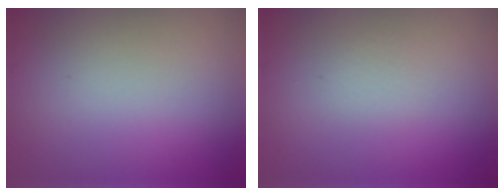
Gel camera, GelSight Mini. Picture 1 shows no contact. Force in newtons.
{"total": 0.9, "press": 0.9, "slide": 0.0}